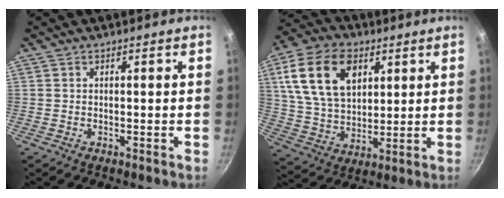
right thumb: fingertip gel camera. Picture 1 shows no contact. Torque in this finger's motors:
{"motor_torque": [-0.33, 3.79, 1.47, 0.55, 0.40]}